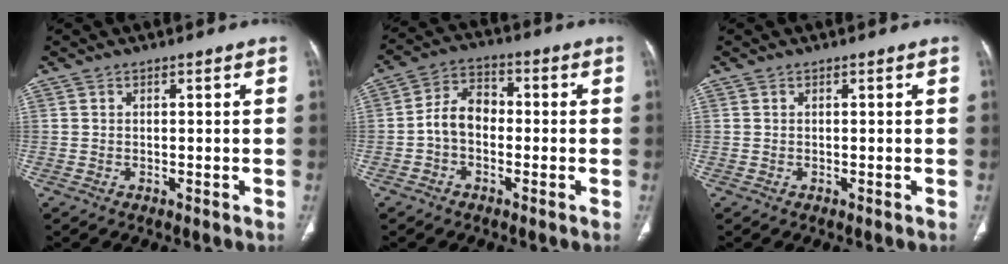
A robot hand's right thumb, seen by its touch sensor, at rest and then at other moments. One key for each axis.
{"total": 7.1, "fx": -1.3, "fy": 5.0, "fz": 4.8, "tx": -0.073, "ty": 0.028, "tz": -0.036}
{"total": 0.0}